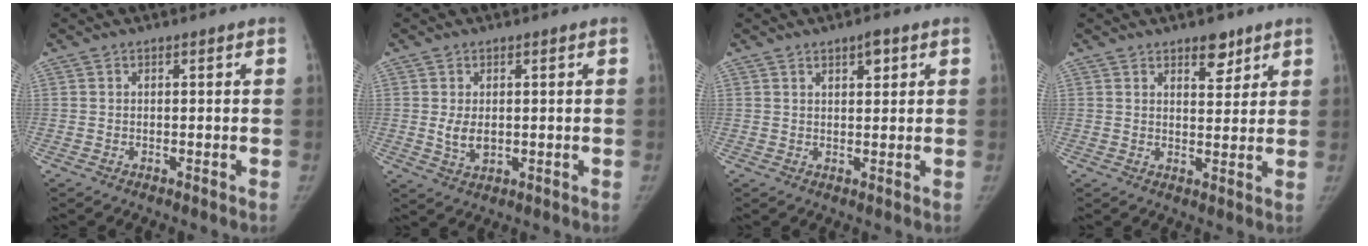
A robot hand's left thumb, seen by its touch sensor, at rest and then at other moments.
{"total": 4.0, "force": [0.2, 2.6, 3.0], "torque": [-0.049, -0.010, 0.012]}
{"total": 3.2, "force": [1.8, 1.3, 2.3], "torque": [-0.024, -0.009, 0.028]}
{"total": 5.2, "force": [3.5, 2.6, 2.9], "torque": [-0.016, -0.022, 0.053]}